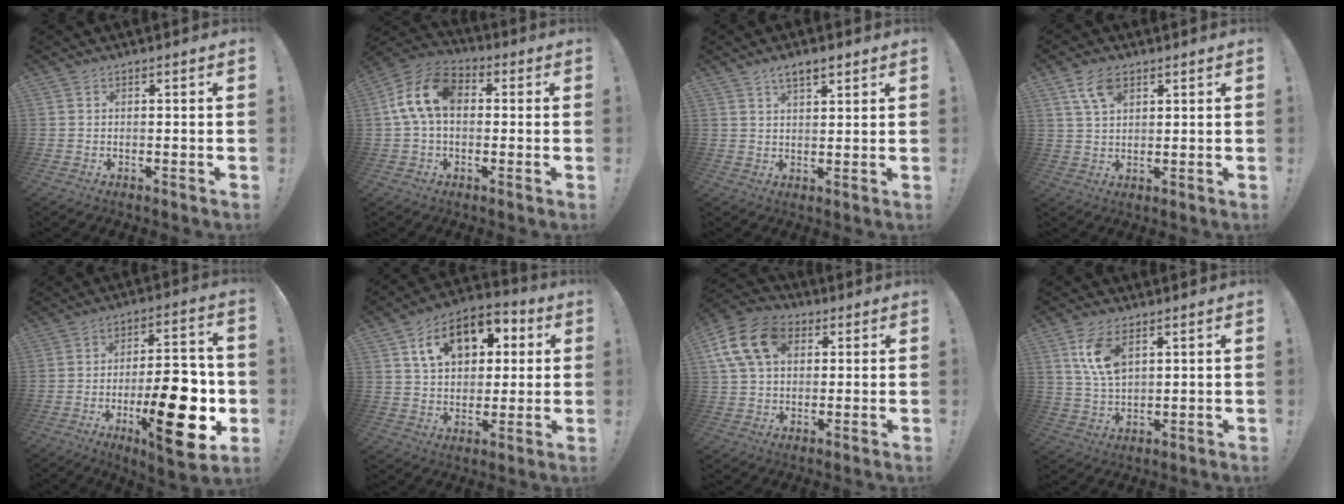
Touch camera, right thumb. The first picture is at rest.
{"total": 13.5, "force": [1.7, 8.9, 10.0], "torque": [-0.200, 0.022, 0.036]}
{"total": 5.3, "force": [3.4, 2.1, 3.4], "torque": [-0.052, -0.012, 0.059]}
{"total": 7.1, "force": [3.6, 4.1, 4.6], "torque": [-0.083, -0.005, 0.070]}
{"total": 22.3, "force": [-6.0, 7.6, 20.1], "torque": [-0.284, 0.021, -0.083]}
{"total": 15.2, "force": [6.3, 10.6, 8.9], "torque": [-0.132, -0.020, 0.114]}
{"total": 15.6, "force": [5.2, 11.3, 9.5], "torque": [-0.169, -0.005, 0.102]}
{"total": 9.9, "force": [4.4, 5.3, 7.0], "torque": [-0.131, -0.013, 0.080]}